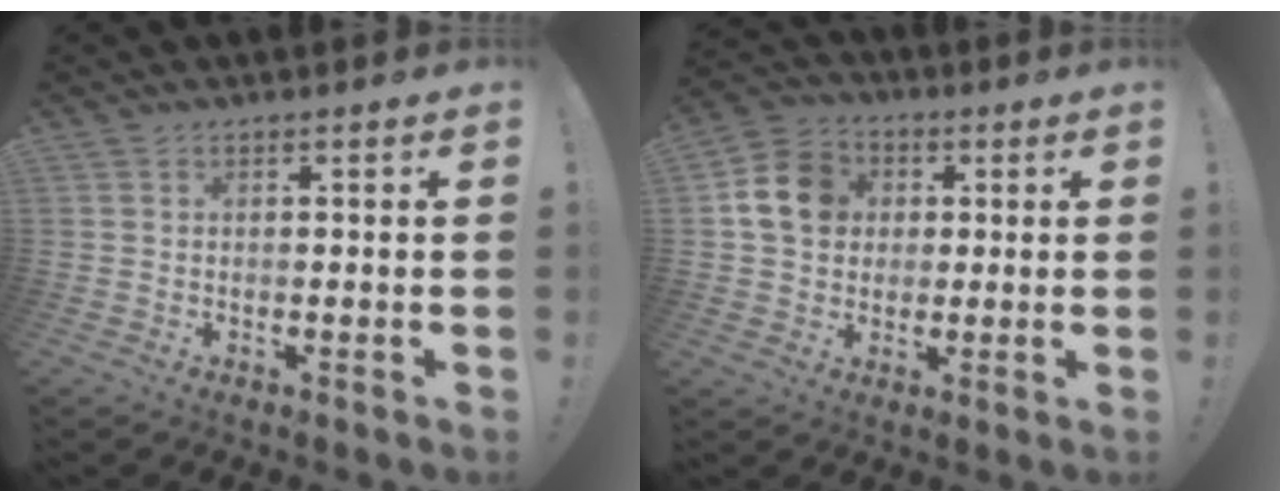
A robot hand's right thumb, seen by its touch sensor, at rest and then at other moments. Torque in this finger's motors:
{"motor_torque": [0.85, 0.82, 0.72, 0.00, 0.31]}